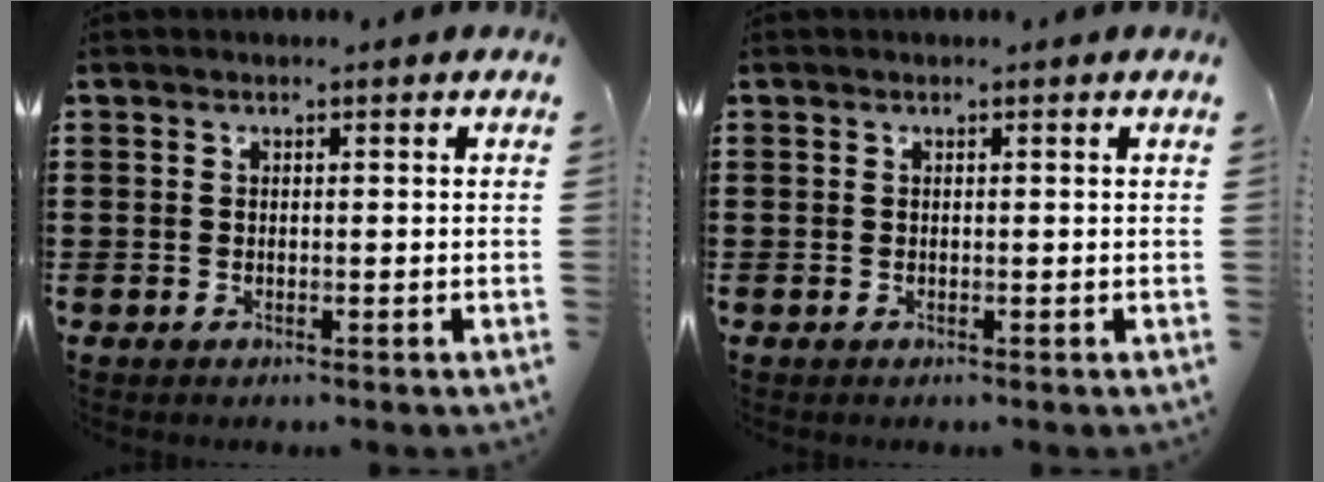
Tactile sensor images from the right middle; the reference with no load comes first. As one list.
[{"total": 0.0}]